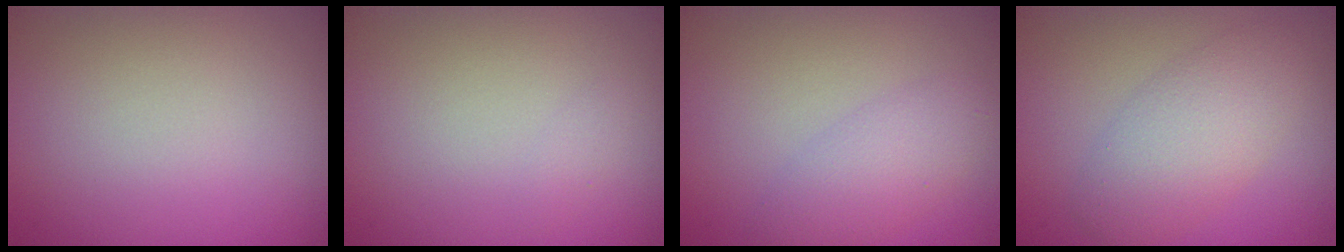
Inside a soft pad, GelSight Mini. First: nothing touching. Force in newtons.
{"total": 0.6, "press": 0.5, "slide": 0.1}
{"total": 2.7, "press": 2.7, "slide": 0.0}
{"total": 4.1, "press": 4.0, "slide": 0.4}